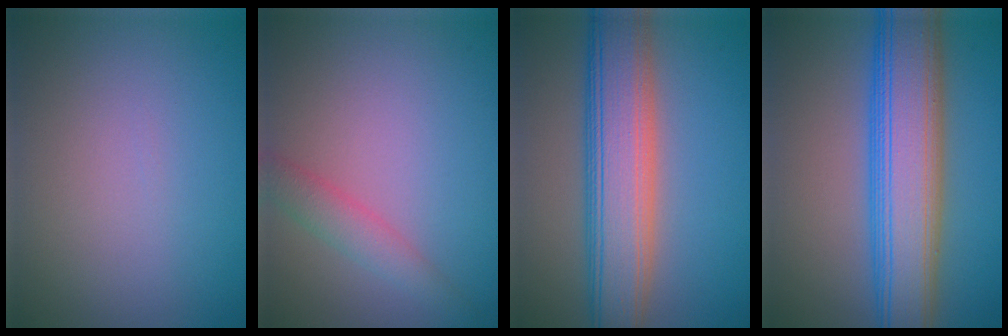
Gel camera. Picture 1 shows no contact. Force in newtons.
{"total": 2.4, "press": 2.4, "slide": 0.1}
{"total": 8.8, "press": 8.8, "slide": 0.3}
{"total": 10.1, "press": 10.1, "slide": 0.1}